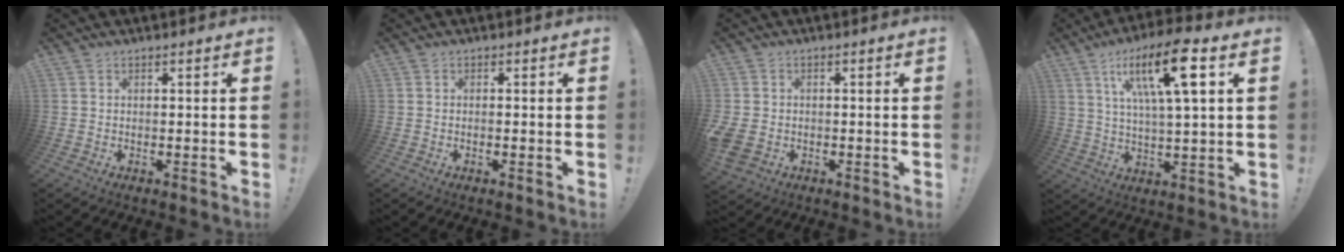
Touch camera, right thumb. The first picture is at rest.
{"total": 0.8, "force": [-0.5, -0.3, 0.5], "torque": [-0.009, -0.002, -0.009]}
{"total": 4.3, "force": [-0.9, 3.6, 2.2], "torque": [-0.065, 0.002, -0.012]}
{"total": 17.2, "force": [7.1, 3.9, 15.1], "torque": [-0.251, -0.018, 0.102]}